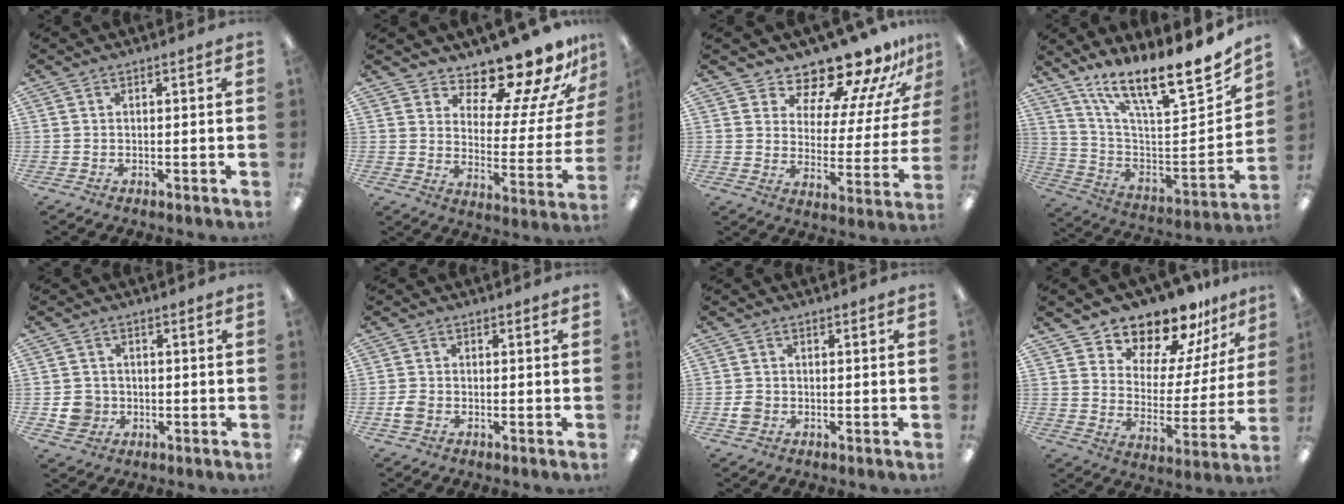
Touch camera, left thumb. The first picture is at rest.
{"total": 15.4, "force": [13.6, 3.9, 6.0], "torque": [-0.098, -0.115, 0.229]}
{"total": 14.5, "force": [13.5, 3.3, 4.1], "torque": [-0.072, -0.122, 0.233]}
{"total": 16.9, "force": [13.6, 2.8, 9.7], "torque": [-0.148, -0.118, 0.223]}
{"total": 5.2, "force": [-1.0, 4.9, 1.6], "torque": [-0.018, 0.005, -0.018]}
{"total": 2.7, "force": [-1.0, 2.0, 1.6], "torque": [-0.026, 0.006, -0.017]}
{"total": 2.0, "force": [-0.7, 1.8, 0.7], "torque": [-0.012, 0.005, -0.014]}
{"total": 14.1, "force": [13.0, 4.8, 2.7], "torque": [-0.052, -0.120, 0.233]}